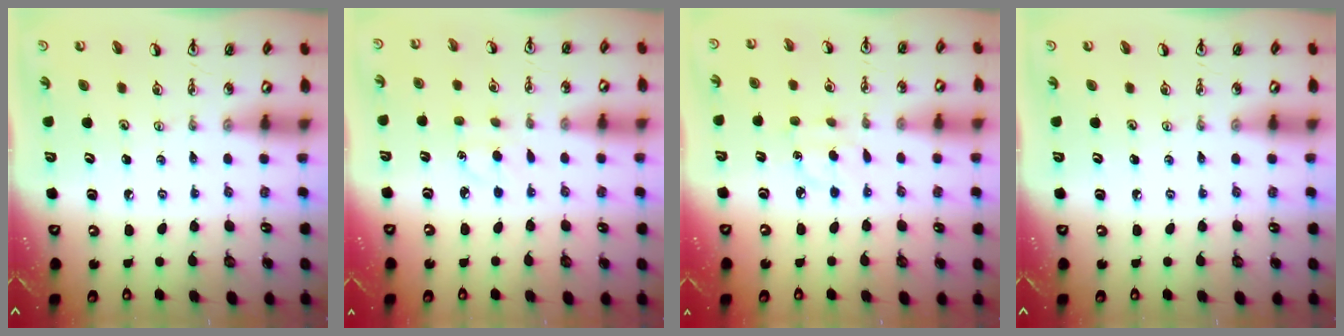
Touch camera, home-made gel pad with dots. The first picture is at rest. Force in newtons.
{"total": 3.6, "press": 3.6, "slide": 0.4}
{"total": 5.4, "press": 5.4, "slide": 0.6}
{"total": 0.0}